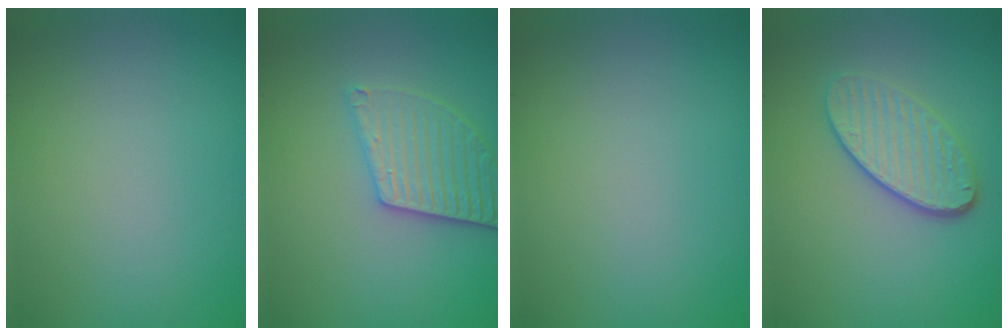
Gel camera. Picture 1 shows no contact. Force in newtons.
{"total": 3.7, "press": 3.4, "slide": 1.4}
{"total": 0.0}
{"total": 3.9, "press": 3.3, "slide": 2.1}